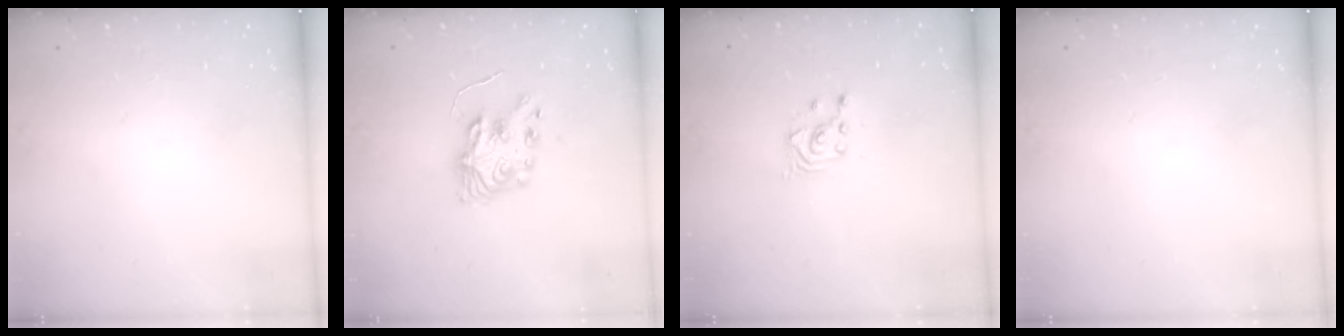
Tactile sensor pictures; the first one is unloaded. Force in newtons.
{"total": 8.1, "press": 8.1, "slide": 0.2}
{"total": 2.7, "press": 2.7, "slide": 0.2}
{"total": 0.0}